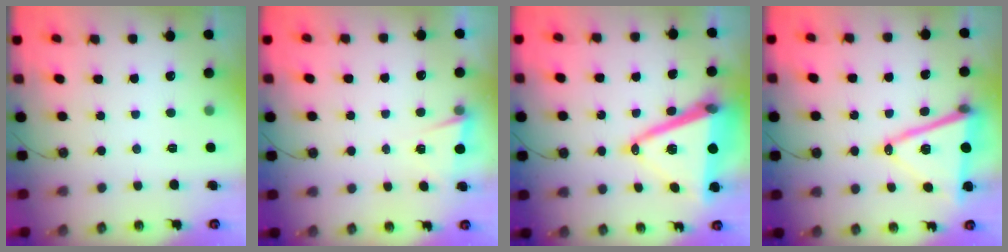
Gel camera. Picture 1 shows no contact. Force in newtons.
{"total": 2.8, "press": 2.6, "slide": 1.0}
{"total": 17.9, "press": 17.5, "slide": 3.9}
{"total": 16.0, "press": 15.5, "slide": 3.9}